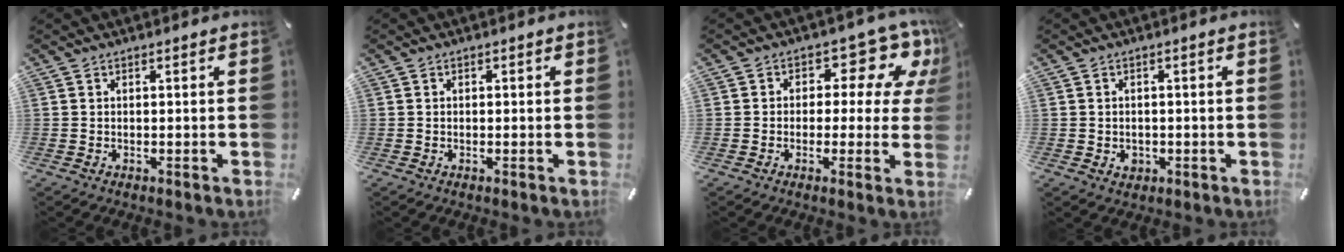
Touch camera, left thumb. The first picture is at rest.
{"total": 0.5, "force": [-0.1, 0.5, 0.2], "torque": [-0.003, 0.004, -0.003]}
{"total": 11.3, "force": [4.4, 6.6, 8.0], "torque": [-0.093, -0.030, 0.072]}
{"total": 2.3, "force": [-0.5, 2.0, 1.0], "torque": [-0.019, 0.005, -0.011]}